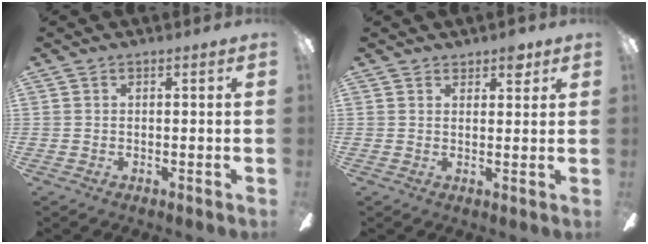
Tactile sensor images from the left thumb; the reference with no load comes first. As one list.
[{"total": 3.6, "force": [2.8, 1.8, 1.5], "torque": [-0.009, -0.009, 0.047]}]